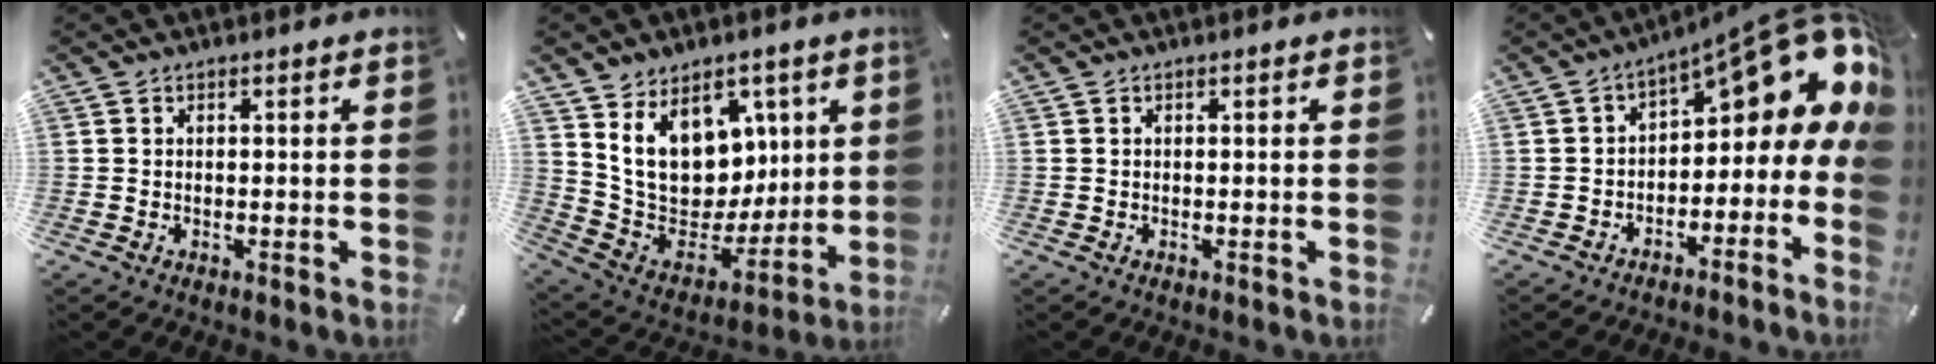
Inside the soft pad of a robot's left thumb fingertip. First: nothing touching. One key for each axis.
{"total": 16.3, "fx": 6.5, "fy": 12.5, "fz": 8.1, "tx": -0.151, "ty": -0.043, "tz": 0.131}
{"total": 0.0}
{"total": 14.7, "fx": 7.5, "fy": 6.7, "fz": 10.7, "tx": -0.124, "ty": -0.063, "tz": 0.122}